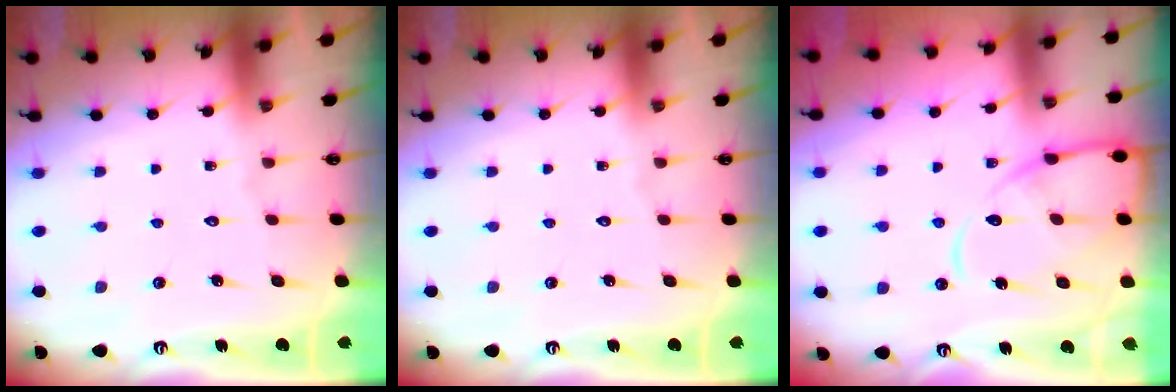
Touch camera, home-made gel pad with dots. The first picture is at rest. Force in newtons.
{"total": 0.0}
{"total": 12.1, "press": 12.0, "slide": 1.2}